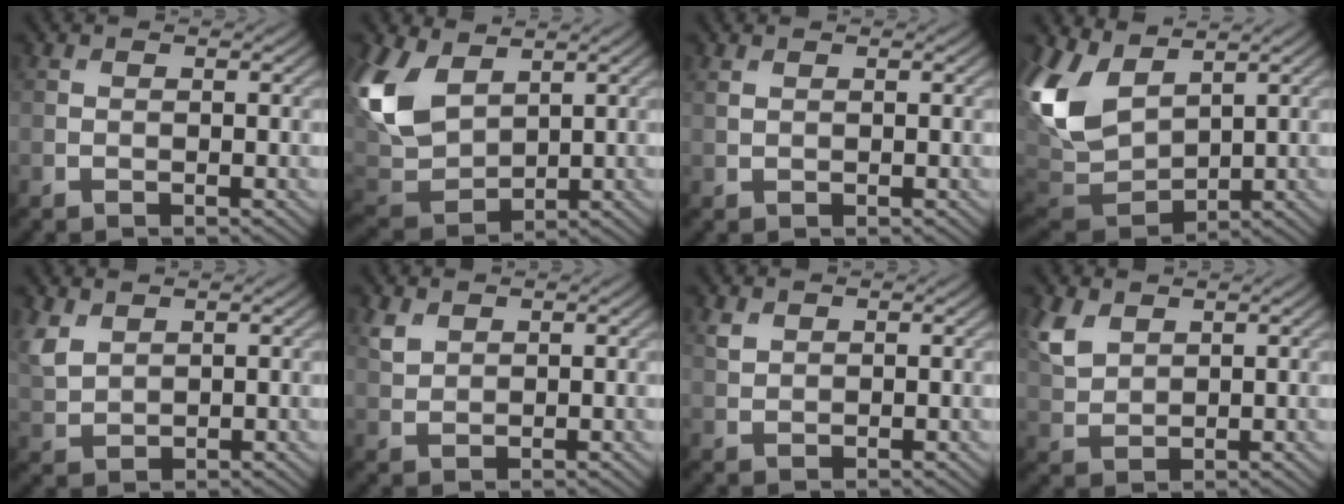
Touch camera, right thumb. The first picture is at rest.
{"total": 11.9, "force": [4.6, 7.4, 8.0], "torque": [-0.238, 0.015, 0.092]}
{"total": 0.7, "force": [0.5, 0.3, 0.4], "torque": [-0.014, 0.000, 0.013]}
{"total": 11.1, "force": [3.6, 6.8, 8.0], "torque": [-0.227, 0.005, 0.068]}
{"total": 3.8, "force": [2.2, 2.3, 2.1], "torque": [-0.064, 0.002, 0.052]}
{"total": 2.1, "force": [1.4, 1.3, 0.9], "torque": [-0.028, -0.002, 0.034]}
{"total": 1.3, "force": [0.9, 0.7, 0.6], "torque": [-0.017, -0.001, 0.022]}
{"total": 4.7, "force": [2.8, 2.8, 2.6], "torque": [-0.074, 0.003, 0.061]}